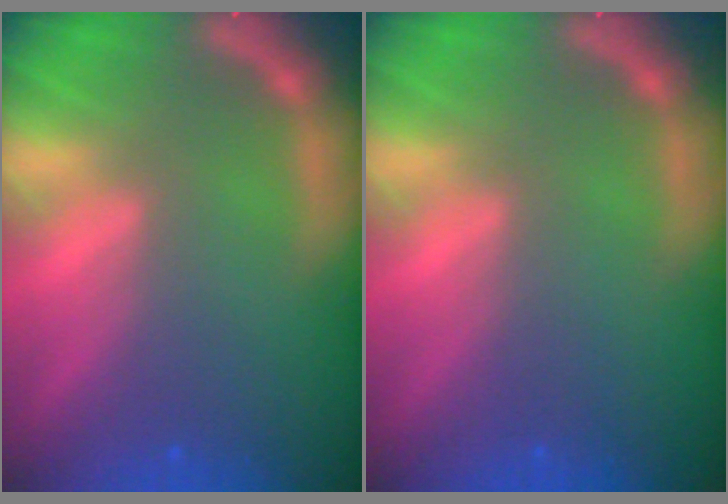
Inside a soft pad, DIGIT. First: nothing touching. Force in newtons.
{"total": 0.0}